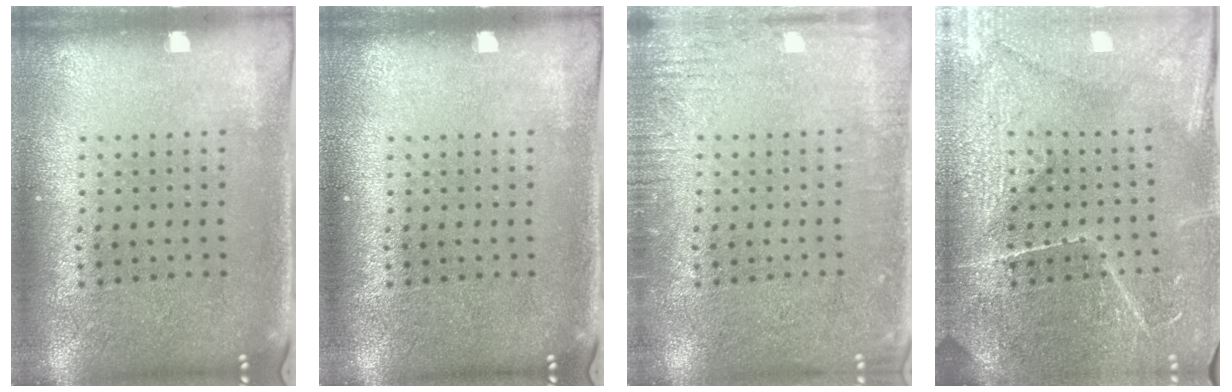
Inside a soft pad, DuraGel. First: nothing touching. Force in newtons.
{"total": 0.0}
{"total": 2.3, "press": 2.2, "slide": 0.3}
{"total": 3.9, "press": 3.7, "slide": 1.3}